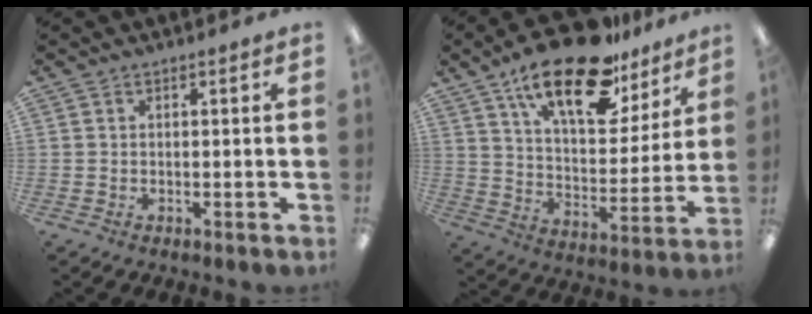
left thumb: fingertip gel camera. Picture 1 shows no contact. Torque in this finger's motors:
{"motor_torque": [0.55, 0.59, 1.53, -1.24, 0.29]}